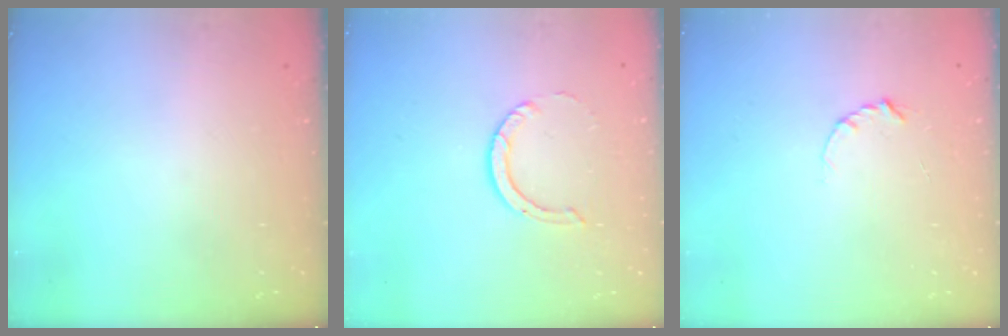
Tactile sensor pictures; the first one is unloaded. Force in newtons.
{"total": 4.6, "press": 4.6, "slide": 0.3}
{"total": 2.9, "press": 2.9, "slide": 0.3}